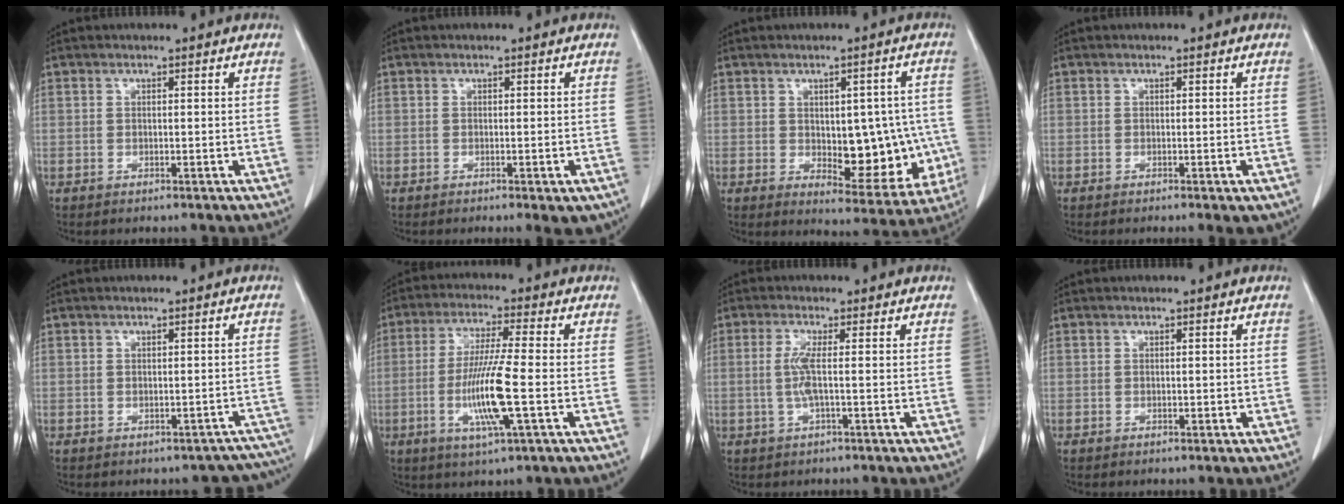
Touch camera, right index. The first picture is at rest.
{"total": 3.4, "force": [-2.0, 0.8, 2.6], "torque": [-0.022, -0.005, -0.022]}
{"total": 11.9, "force": [-1.1, 5.9, 10.2], "torque": [-0.112, 0.009, 0.006]}
{"total": 1.9, "force": [-1.1, 0.4, 1.6], "torque": [-0.015, -0.005, -0.011]}
{"total": 5.6, "force": [-4.3, 3.5, 0.4], "torque": [0.021, 0.028, -0.039]}
{"total": 10.5, "force": [-2.5, -0.1, 10.2], "torque": [-0.204, -0.014, -0.051]}
{"total": 3.3, "force": [-0.1, 0.0, 3.3], "torque": [-0.075, -0.002, -0.002]}
{"total": 0.0}